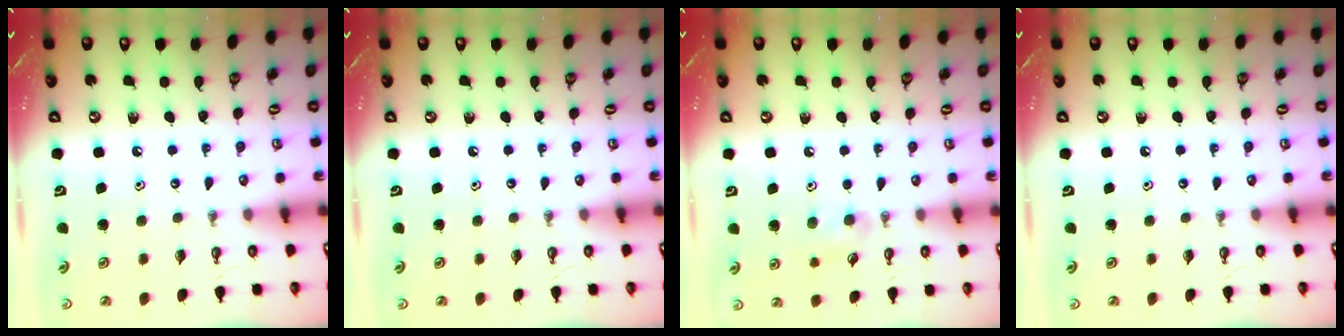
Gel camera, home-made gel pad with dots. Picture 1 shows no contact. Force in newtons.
{"total": 0.0}
{"total": 6.1, "press": 6.0, "slide": 1.4}
{"total": 0.0}